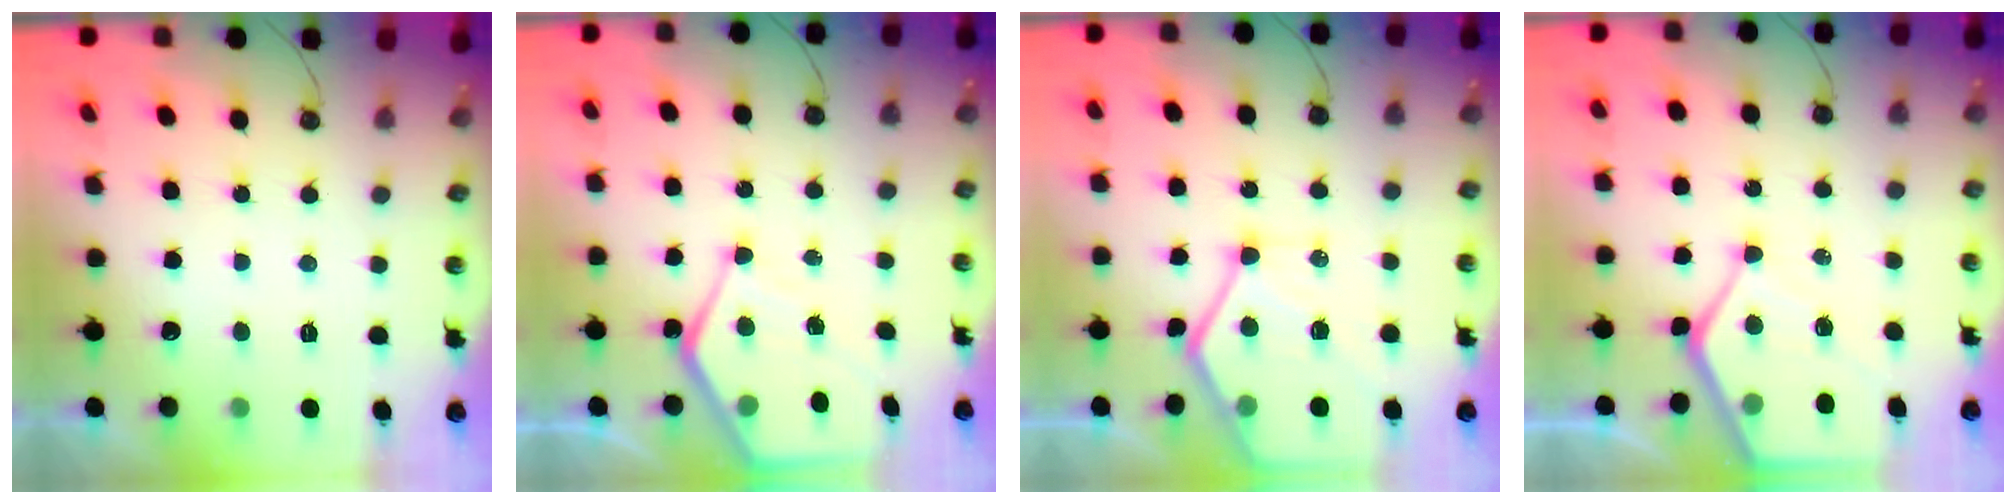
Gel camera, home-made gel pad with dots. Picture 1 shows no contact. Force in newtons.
{"total": 9.7, "press": 9.7, "slide": 0.9}
{"total": 15.7, "press": 15.7, "slide": 1.6}
{"total": 12.0, "press": 11.9, "slide": 1.0}